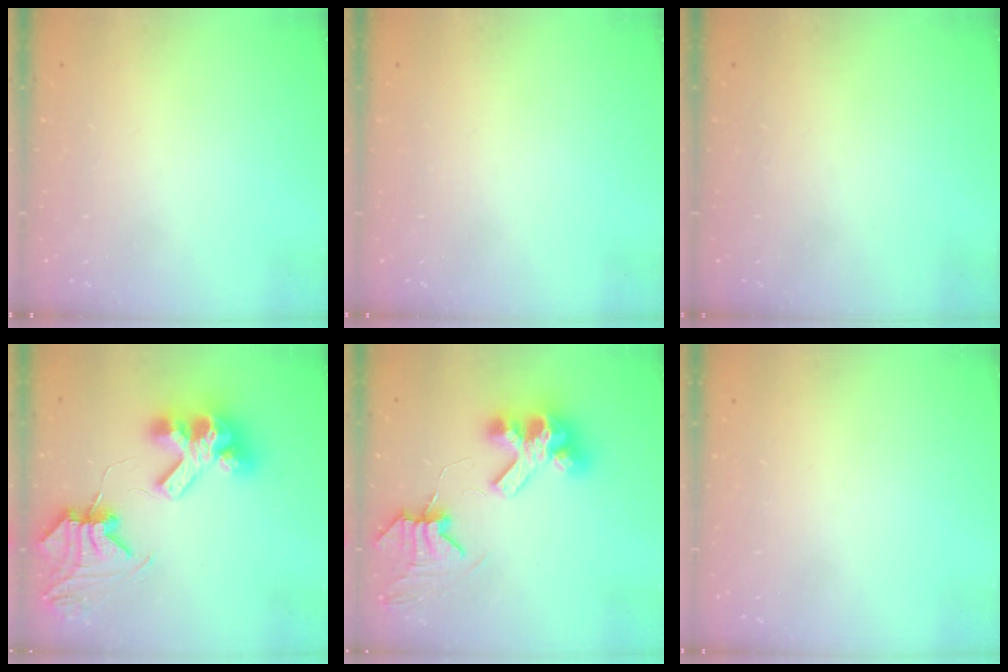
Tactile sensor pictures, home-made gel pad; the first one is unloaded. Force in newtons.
{"total": 0.0}
{"total": 0.0}
{"total": 12.4, "press": 12.3, "slide": 1.6}
{"total": 9.1, "press": 9.0, "slide": 1.3}
{"total": 0.0}